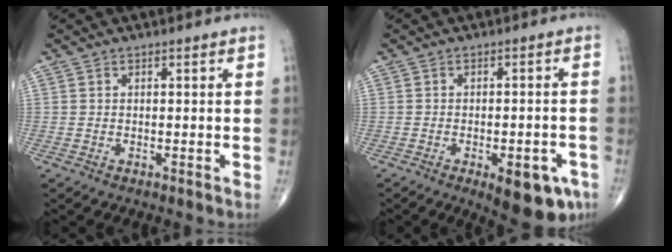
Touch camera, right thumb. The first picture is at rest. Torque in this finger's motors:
{"motor_torque": [1.39, 1.25, 0.58, -0.77, 0.29]}